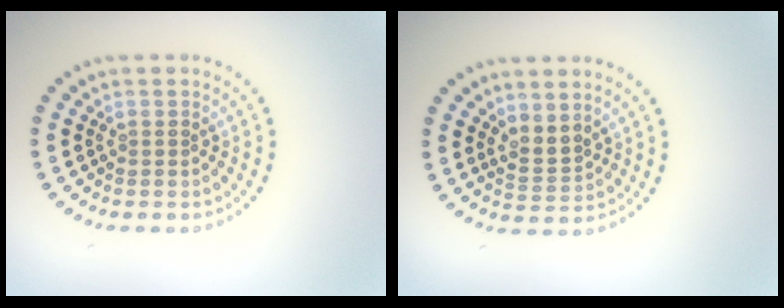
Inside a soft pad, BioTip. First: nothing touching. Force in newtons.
{"total": 2.1, "press": 1.6, "slide": 1.4}